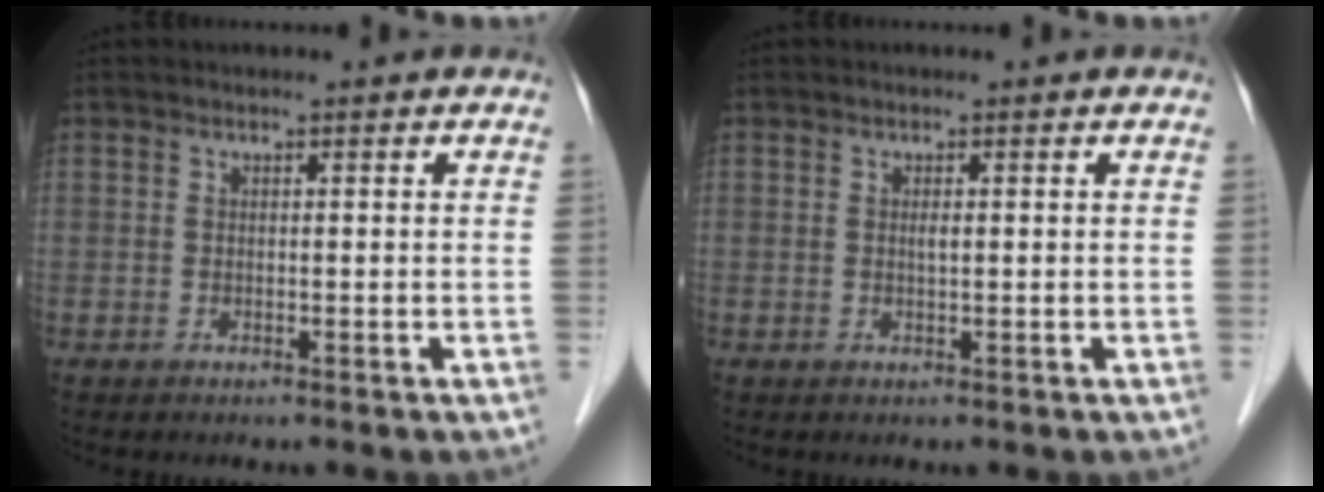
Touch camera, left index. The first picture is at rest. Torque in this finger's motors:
{"motor_torque": [0.23, 0.18, 0.01, 0.00]}